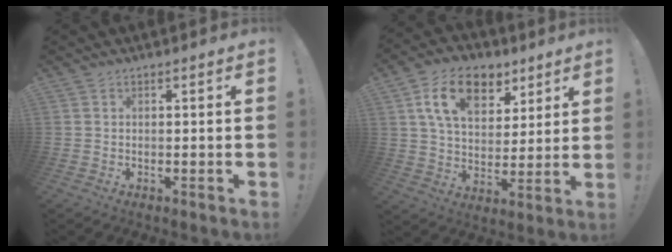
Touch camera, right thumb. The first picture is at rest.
{"total": 16.0, "force": [8.0, 10.3, 9.3], "torque": [-0.143, -0.029, 0.145]}